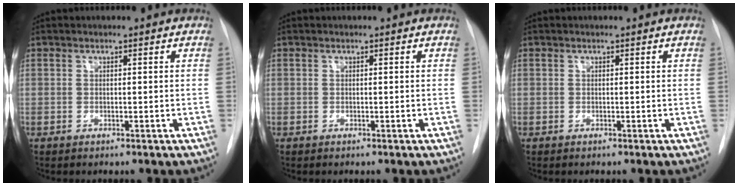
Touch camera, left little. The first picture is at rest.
{"total": 0.0}
{"total": 0.0}